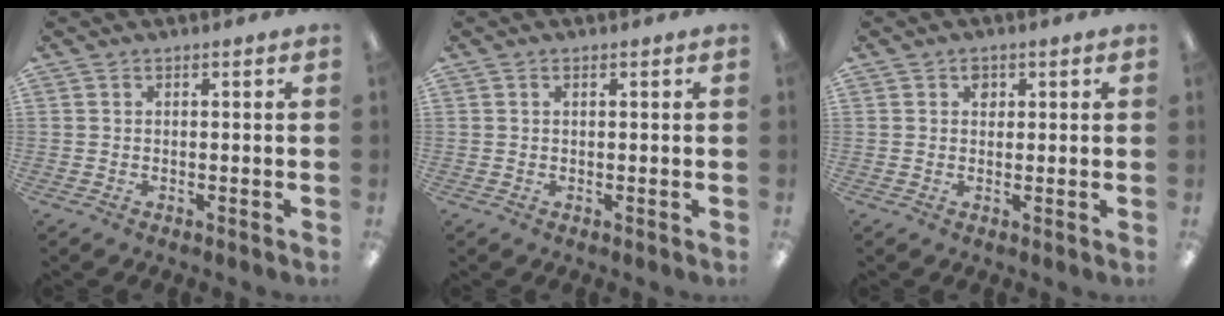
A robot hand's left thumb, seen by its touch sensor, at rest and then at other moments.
{"total": 0.7, "force": [0.3, 0.4, 0.4], "torque": [-0.008, 0.003, 0.005]}
{"total": 2.1, "force": [0.9, 1.7, 0.7], "torque": [0.000, -0.002, 0.012]}